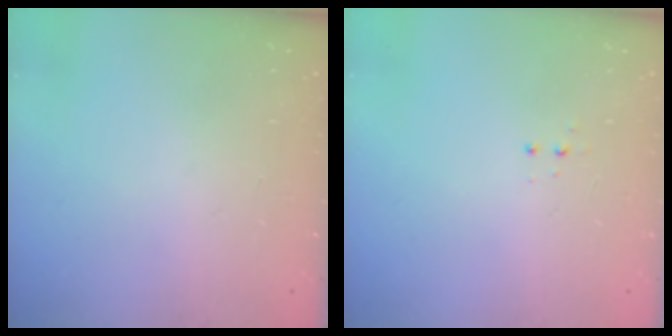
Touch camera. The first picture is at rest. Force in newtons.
{"total": 3.3, "press": 3.2, "slide": 0.7}